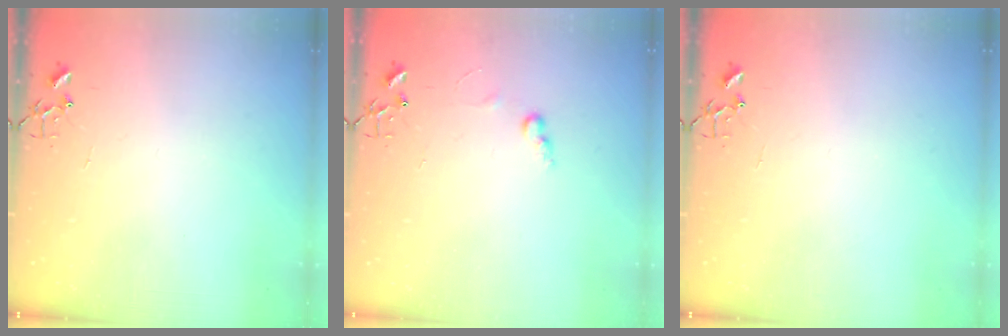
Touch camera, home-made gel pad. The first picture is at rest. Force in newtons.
{"total": 6.0, "press": 5.9, "slide": 0.7}
{"total": 0.0}